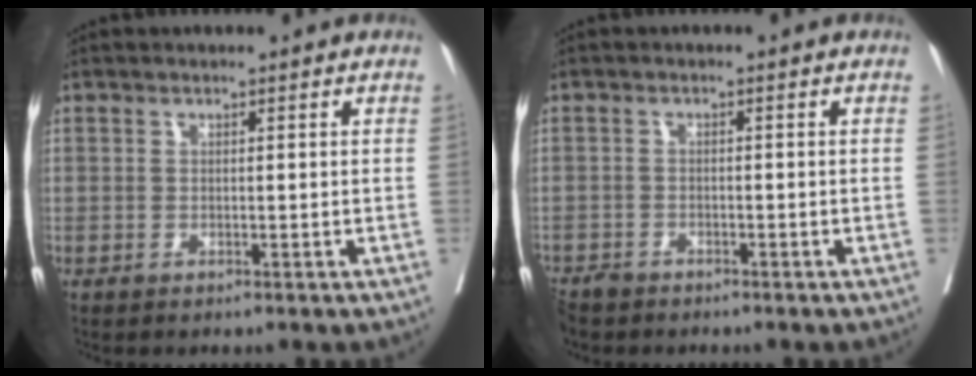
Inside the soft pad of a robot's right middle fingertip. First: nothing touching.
{"total": 3.8, "force": [-3.4, 1.3, 1.1], "torque": [-0.017, -0.008, -0.060]}